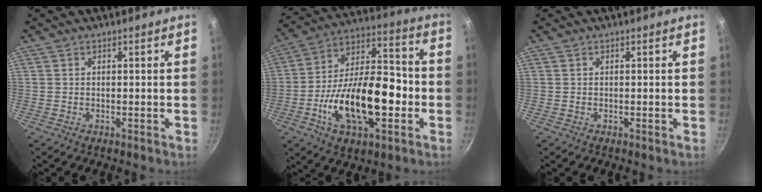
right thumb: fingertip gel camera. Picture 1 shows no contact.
{"total": 22.0, "force": [-5.7, 11.1, 18.1], "torque": [-0.280, 0.045, -0.095]}
{"total": 0.0}